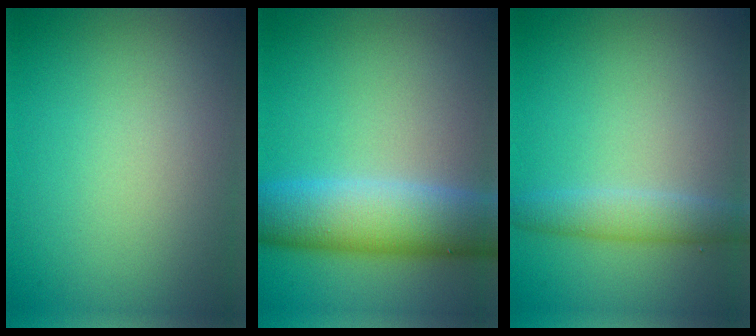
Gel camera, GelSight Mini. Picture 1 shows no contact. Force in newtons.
{"total": 7.9, "press": 7.8, "slide": 0.5}
{"total": 2.5, "press": 2.5, "slide": 0.2}